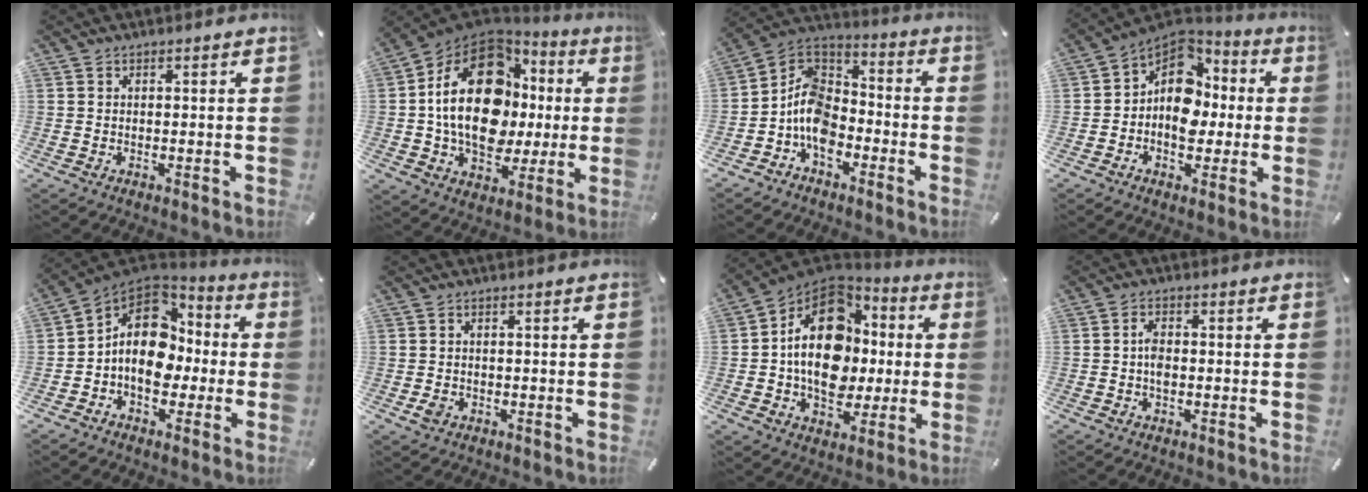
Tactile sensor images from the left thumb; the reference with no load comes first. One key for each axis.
{"total": 23.8, "fx": 1.7, "fy": 16.8, "fz": 16.7, "tx": -0.313, "ty": 0.003, "tz": 0.030}
{"total": 11.1, "fx": -6.0, "fy": 7.6, "fz": 5.4, "tx": -0.130, "ty": 0.020, "tz": -0.121}
{"total": 12.8, "fx": -0.1, "fy": 10.5, "fz": 7.4, "tx": -0.115, "ty": -0.004, "tz": -0.001}
{"total": 14.9, "fx": -1.1, "fy": 11.6, "fz": 9.4, "tx": -0.178, "ty": 0.008, "tz": -0.020}
{"total": 2.1, "fx": -0.7, "fy": 1.5, "fz": 1.2, "tx": -0.029, "ty": 0.000, "tz": -0.014}
{"total": 20.3, "fx": 0.0, "fy": 15.4, "fz": 13.3, "tx": -0.218, "ty": 0.006, "tz": 0.000}
{"total": 3.1, "fx": -0.4, "fy": 1.8, "fz": 2.5, "tx": -0.049, "ty": 0.004, "tz": -0.007}